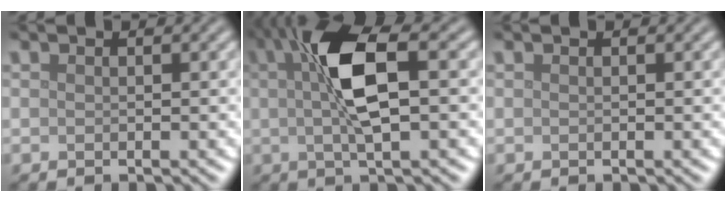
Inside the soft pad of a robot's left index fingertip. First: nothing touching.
{"total": 6.9, "force": [1.3, 1.9, 6.5], "torque": [-0.123, 0.011, 0.021]}
{"total": 0.0}